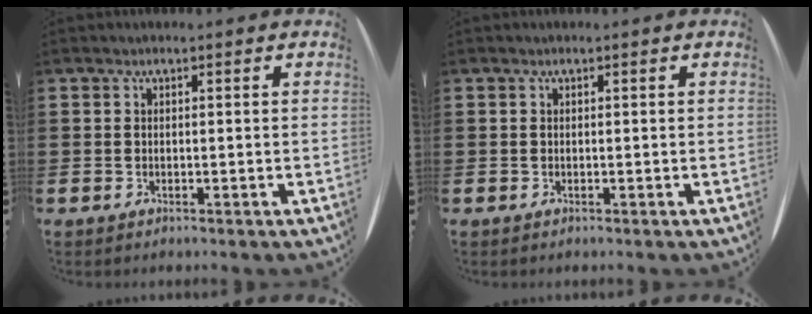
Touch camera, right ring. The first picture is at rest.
{"total": 0.0}